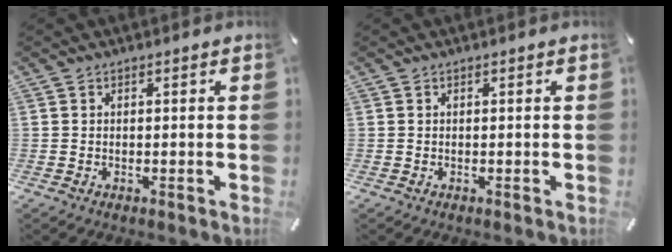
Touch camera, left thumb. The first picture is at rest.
{"total": 0.0}